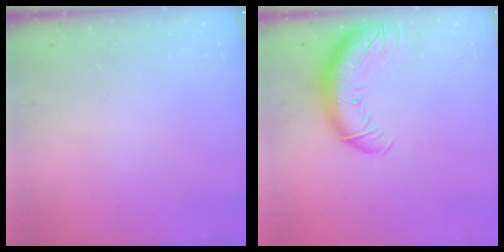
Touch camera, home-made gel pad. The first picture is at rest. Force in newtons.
{"total": 14.0, "press": 13.6, "slide": 3.5}